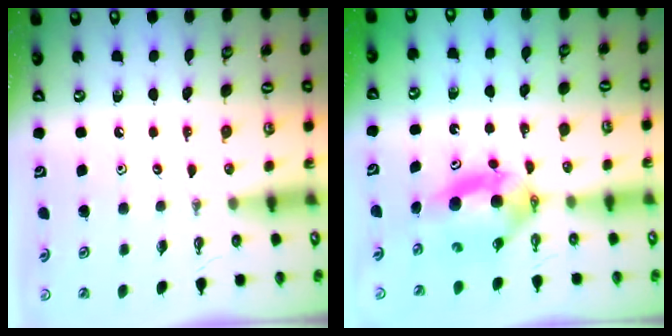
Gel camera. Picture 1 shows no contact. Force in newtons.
{"total": 6.5, "press": 6.0, "slide": 2.5}